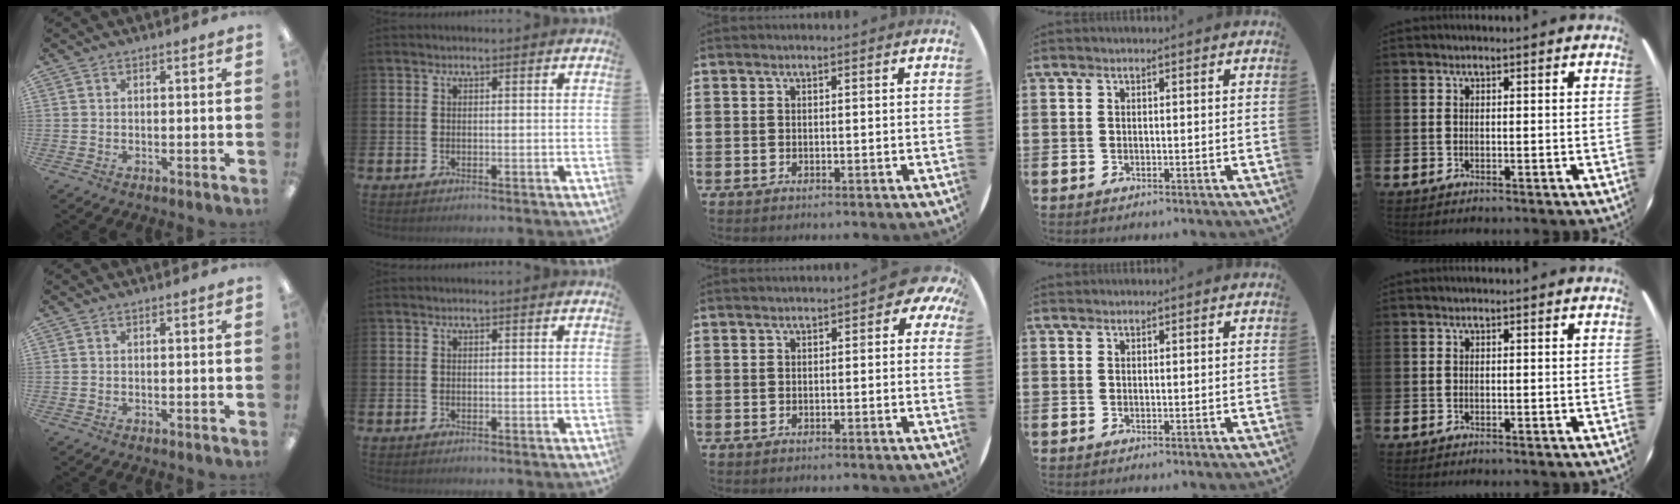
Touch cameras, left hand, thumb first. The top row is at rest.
{"middle": {"total": 1.6, "force": [0.3, 0.7, 1.4], "torque": [-0.030, 0.008, 0.003]}}